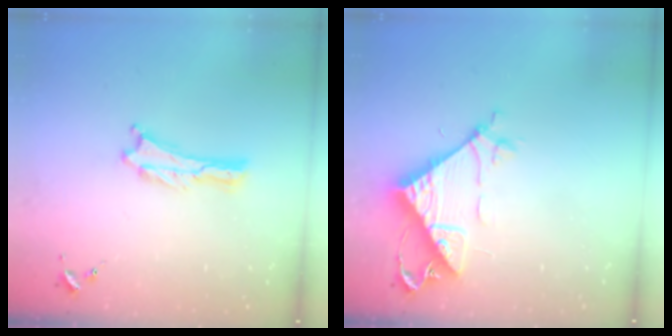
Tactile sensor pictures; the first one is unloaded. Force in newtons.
{"total": 9.7, "press": 9.7, "slide": 0.8}